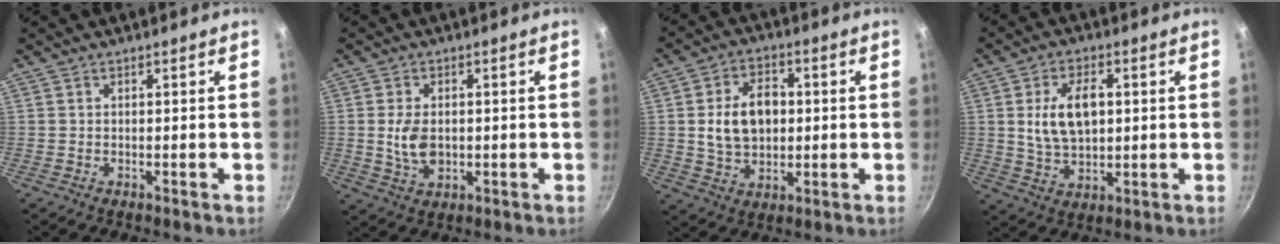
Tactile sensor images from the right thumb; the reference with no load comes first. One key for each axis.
{"total": 6.3, "fx": -0.1, "fy": 4.1, "fz": 4.8, "tx": -0.085, "ty": -0.003, "tz": 0.002}
{"total": 11.5, "fx": 0.9, "fy": 8.2, "fz": 8.1, "tx": -0.111, "ty": 0.009, "tz": 0.016}
{"total": 10.7, "fx": 1.6, "fy": 6.3, "fz": 8.4, "tx": -0.135, "ty": -0.001, "tz": 0.031}